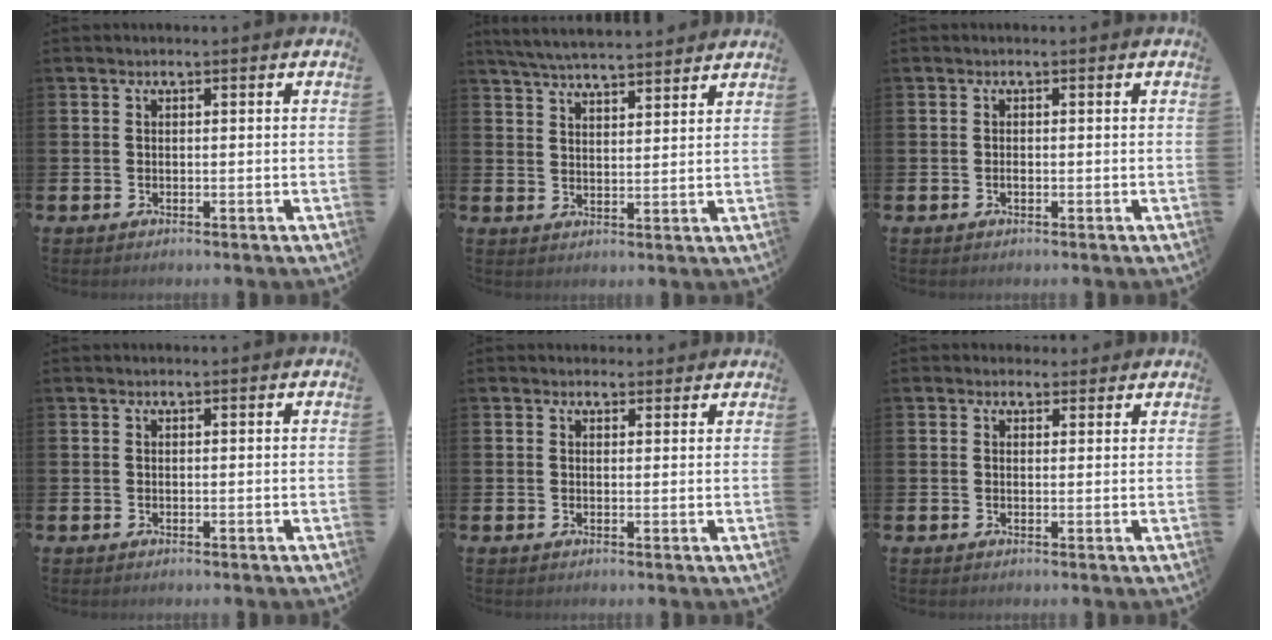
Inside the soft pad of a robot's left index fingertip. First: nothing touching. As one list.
[{"total": 5.4, "force": [5.3, 0.2, 1.0], "torque": [-0.041, -0.025, 0.097]}, {"total": 0.6, "force": [-0.2, 0.3, 0.5], "torque": [-0.019, 0.003, -0.002]}, {"total": 0.0}, {"total": 1.5, "force": [1.3, 0.6, -0.1], "torque": [0.008, 0.001, 0.023]}, {"total": 1.7, "force": [1.4, 0.8, 0.0], "torque": [0.006, 0.002, 0.025]}]